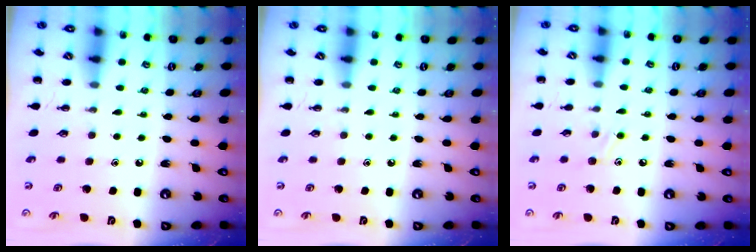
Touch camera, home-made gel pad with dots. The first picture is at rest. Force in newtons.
{"total": 0.0}
{"total": 6.2, "press": 6.0, "slide": 1.7}